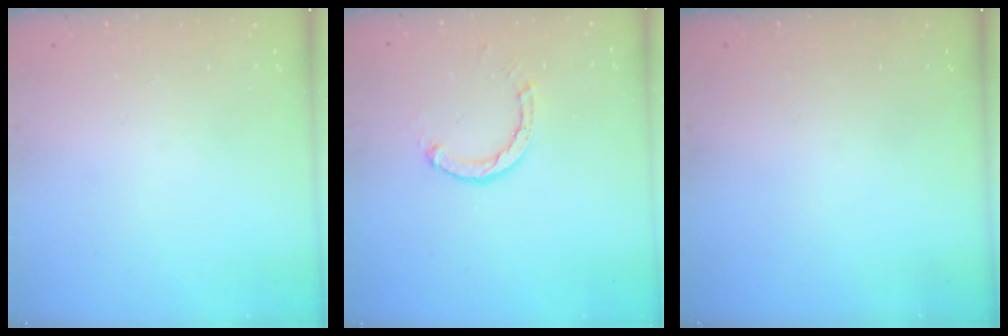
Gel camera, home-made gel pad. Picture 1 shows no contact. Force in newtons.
{"total": 2.6, "press": 2.6, "slide": 0.3}
{"total": 0.0}